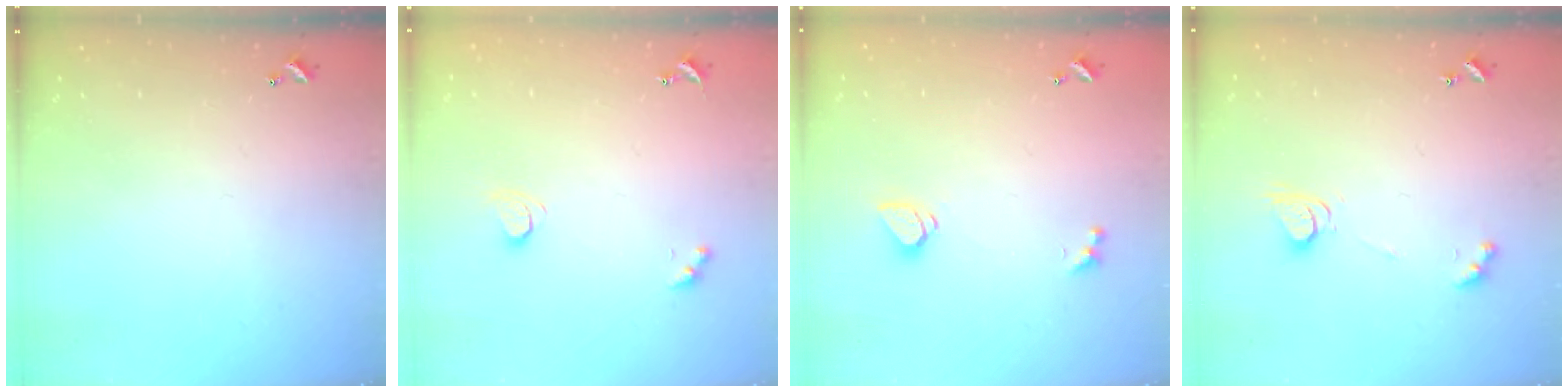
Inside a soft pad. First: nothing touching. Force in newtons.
{"total": 1.7, "press": 1.7, "slide": 0.3}
{"total": 1.5, "press": 1.4, "slide": 0.5}
{"total": 4.0, "press": 4.0, "slide": 0.2}